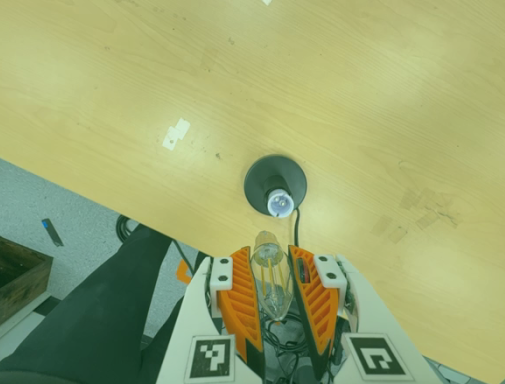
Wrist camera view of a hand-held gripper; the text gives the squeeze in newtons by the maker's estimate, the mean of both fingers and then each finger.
{"total": 13.8, "left": 14.8, "right": 12.8}